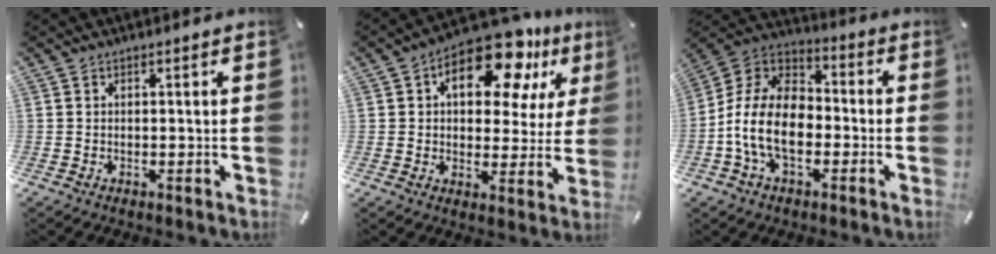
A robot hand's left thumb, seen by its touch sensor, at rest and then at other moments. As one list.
[{"total": 17.2, "force": [8.9, 9.0, 11.6], "torque": [-0.167, -0.041, 0.147]}, {"total": 14.1, "force": [-5.0, 9.1, 9.6], "torque": [-0.220, 0.022, -0.097]}]